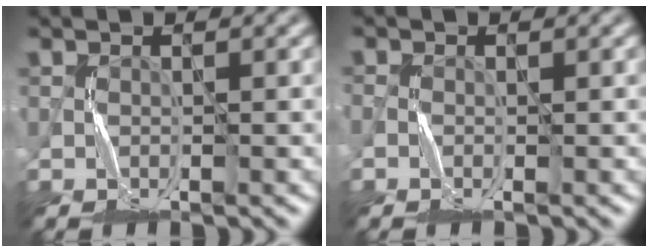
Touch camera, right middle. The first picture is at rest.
{"total": 0.7, "force": [-0.6, 0.4, 0.2], "torque": [-0.001, -0.002, -0.011]}